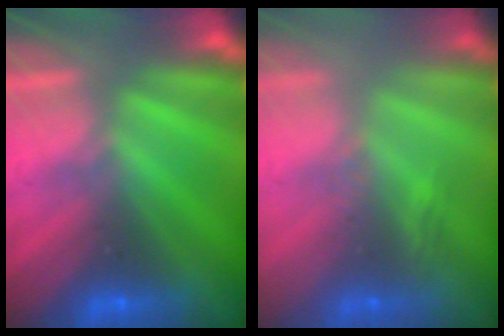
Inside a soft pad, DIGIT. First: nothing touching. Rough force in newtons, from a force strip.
{"total": 2.8}